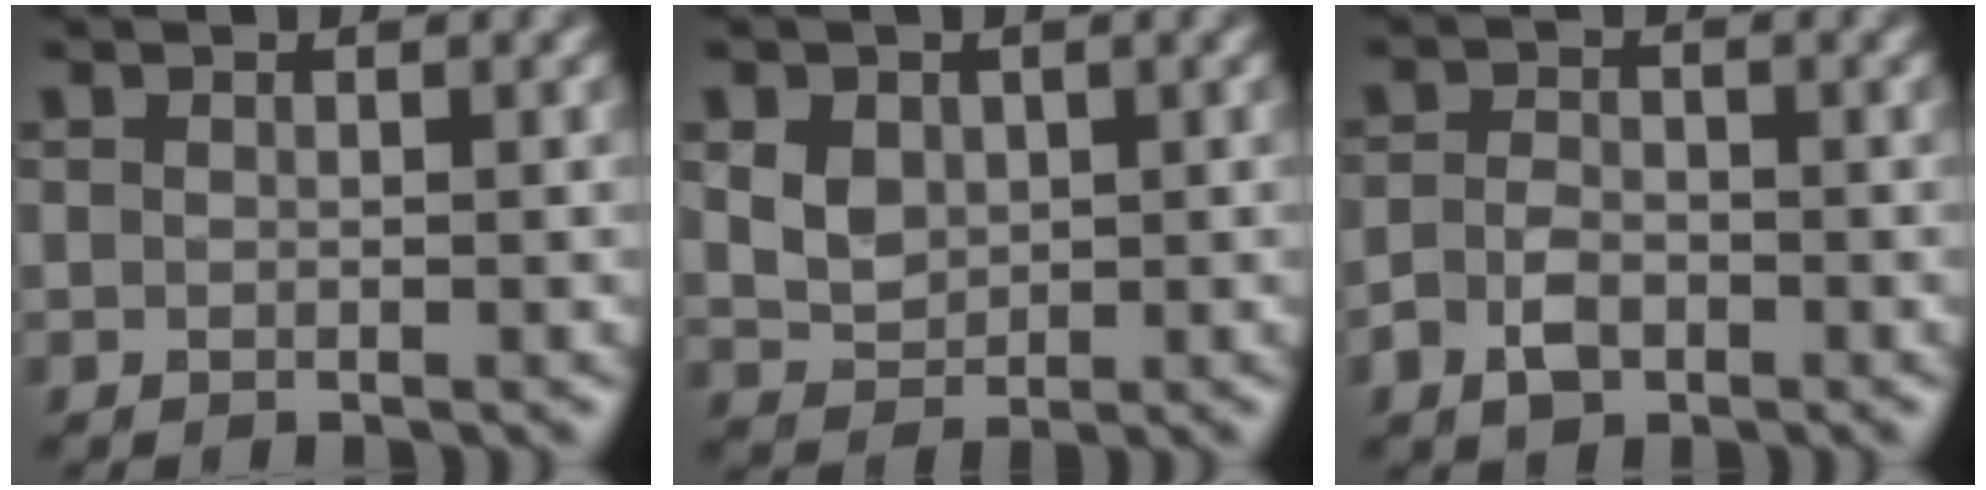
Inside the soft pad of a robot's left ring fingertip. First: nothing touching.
{"total": 3.2, "force": [1.0, 2.6, 1.7], "torque": [-0.040, 0.003, 0.016]}
{"total": 2.7, "force": [-1.3, 1.8, 1.6], "torque": [-0.032, -0.002, -0.028]}